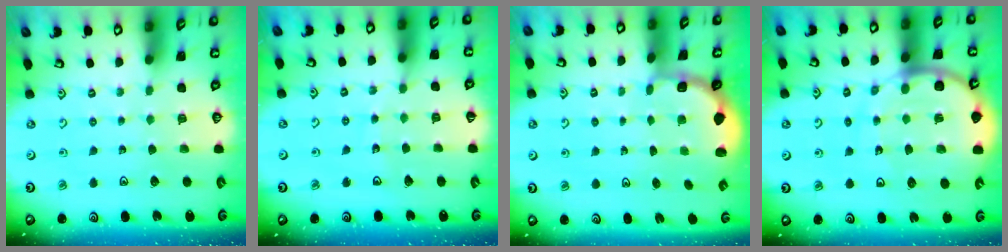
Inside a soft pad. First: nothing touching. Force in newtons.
{"total": 6.0, "press": 5.9, "slide": 0.8}
{"total": 1.8, "press": 1.6, "slide": 0.7}
{"total": 13.1, "press": 13.0, "slide": 1.7}